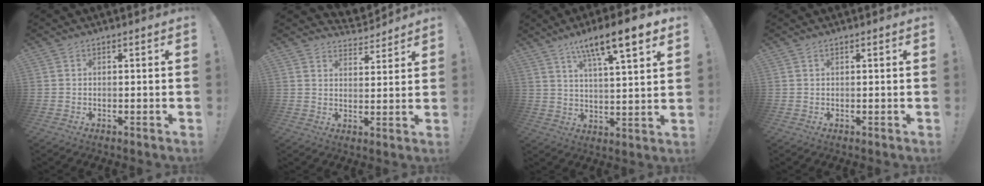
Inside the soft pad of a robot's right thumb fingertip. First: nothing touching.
{"total": 4.7, "force": [4.0, 2.3, 0.9], "torque": [-0.002, -0.038, 0.071]}
{"total": 13.0, "force": [8.4, 1.6, 9.8], "torque": [-0.163, -0.042, 0.131]}
{"total": 0.5, "force": [0.3, 0.1, 0.4], "torque": [-0.009, 0.001, 0.007]}